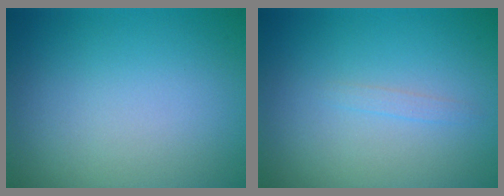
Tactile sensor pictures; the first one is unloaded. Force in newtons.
{"total": 0.7, "press": 0.7, "slide": 0.0}